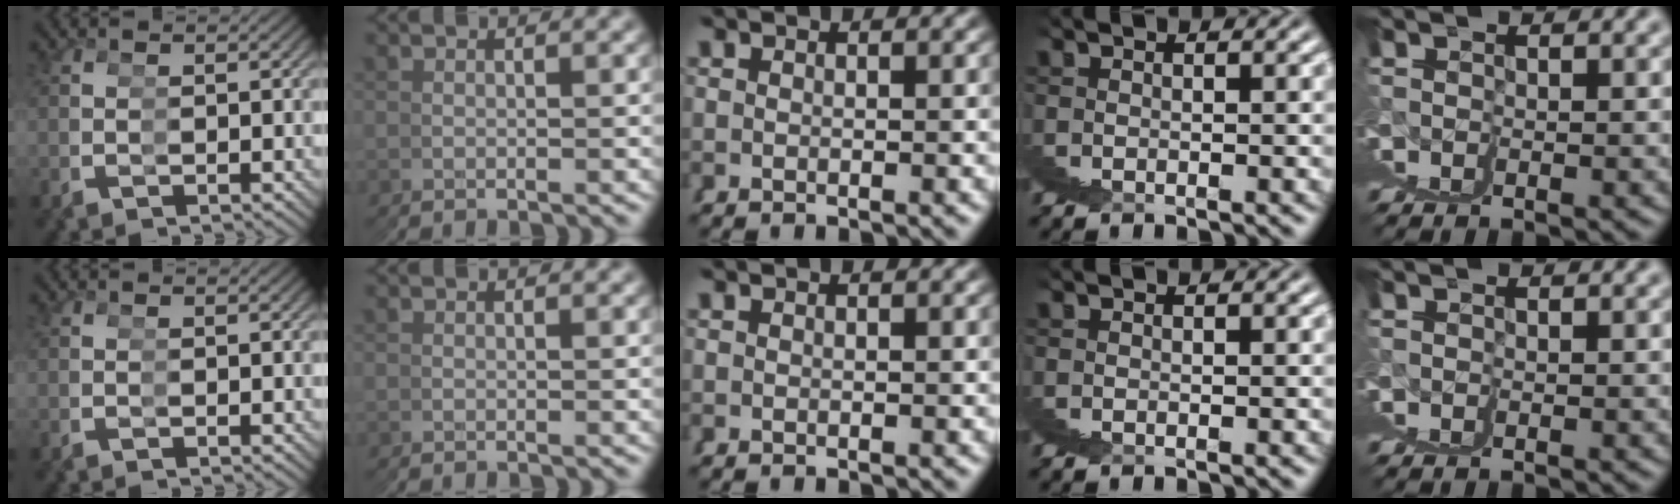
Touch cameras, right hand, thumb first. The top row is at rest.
{}